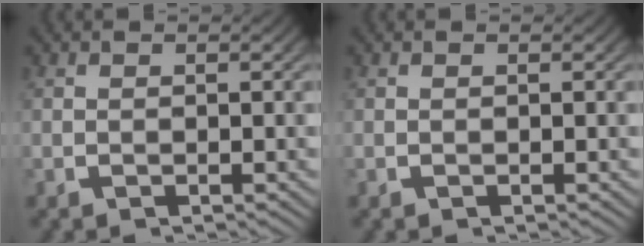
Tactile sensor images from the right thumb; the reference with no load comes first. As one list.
[{"total": 0.0}]